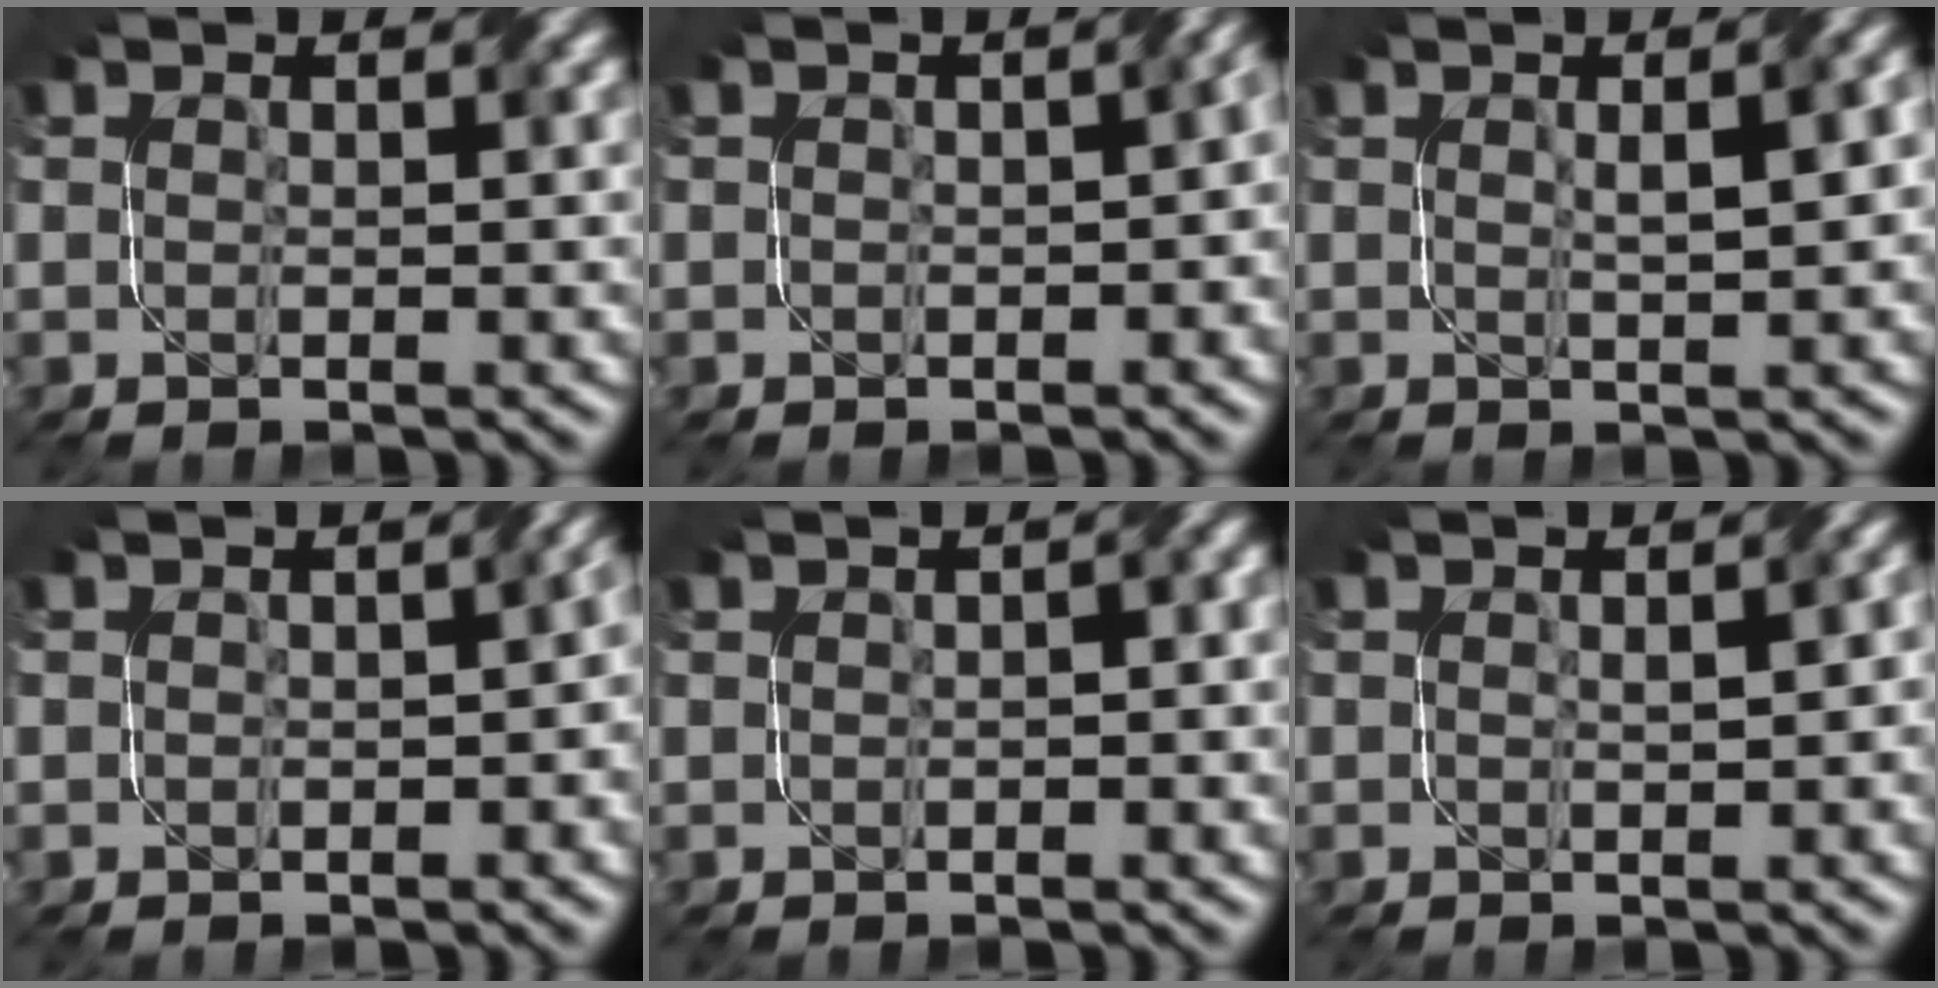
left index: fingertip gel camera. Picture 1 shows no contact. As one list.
[{"total": 3.3, "force": [0.0, 1.9, 2.7], "torque": [-0.015, 0.001, 0.004]}, {"total": 3.7, "force": [0.5, 0.9, 3.5], "torque": [-0.044, 0.014, 0.011]}, {"total": 3.4, "force": [-0.3, 2.1, 2.6], "torque": [-0.015, -0.001, 0.000]}, {"total": 2.0, "force": [0.1, 0.8, 1.9], "torque": [-0.024, 0.003, 0.003]}, {"total": 2.0, "force": [0.0, 0.9, 1.8], "torque": [-0.028, 0.004, 0.003]}]